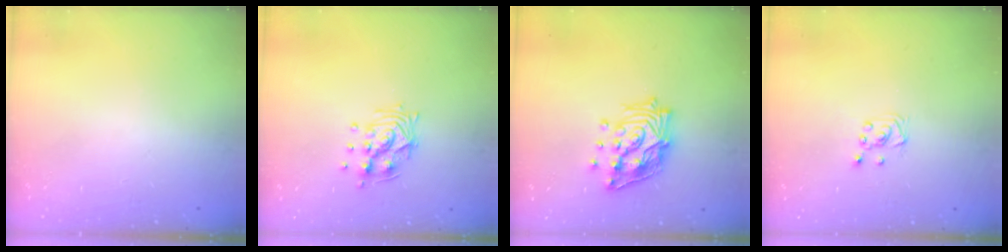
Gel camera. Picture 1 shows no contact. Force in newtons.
{"total": 10.6, "press": 10.6, "slide": 0.5}
{"total": 16.7, "press": 16.7, "slide": 1.2}
{"total": 3.7, "press": 3.6, "slide": 0.4}